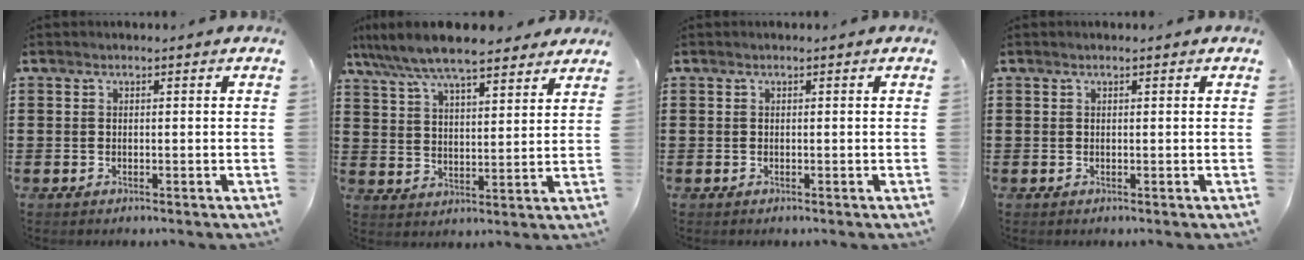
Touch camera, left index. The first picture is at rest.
{"total": 8.3, "force": [7.4, 1.4, 3.6], "torque": [-0.095, -0.024, 0.132]}
{"total": 0.0}
{"total": 0.0}